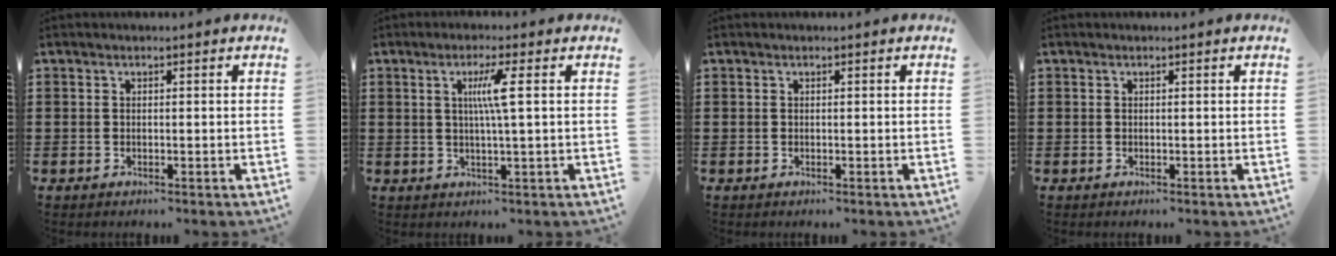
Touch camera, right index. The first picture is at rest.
{"total": 4.5, "force": [0.8, -0.4, 4.4], "torque": [-0.085, -0.004, 0.008]}
{"total": 0.0}
{"total": 0.0}